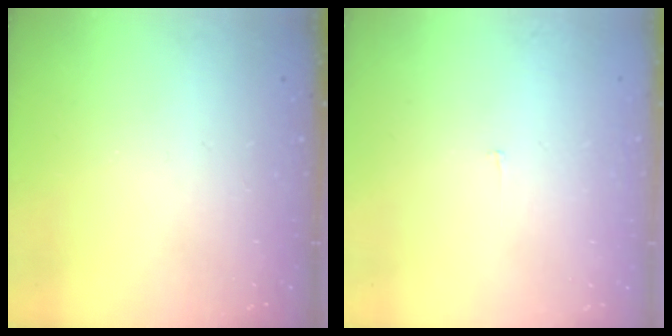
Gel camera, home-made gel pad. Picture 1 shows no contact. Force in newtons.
{"total": 1.9, "press": 1.9, "slide": 0.1}